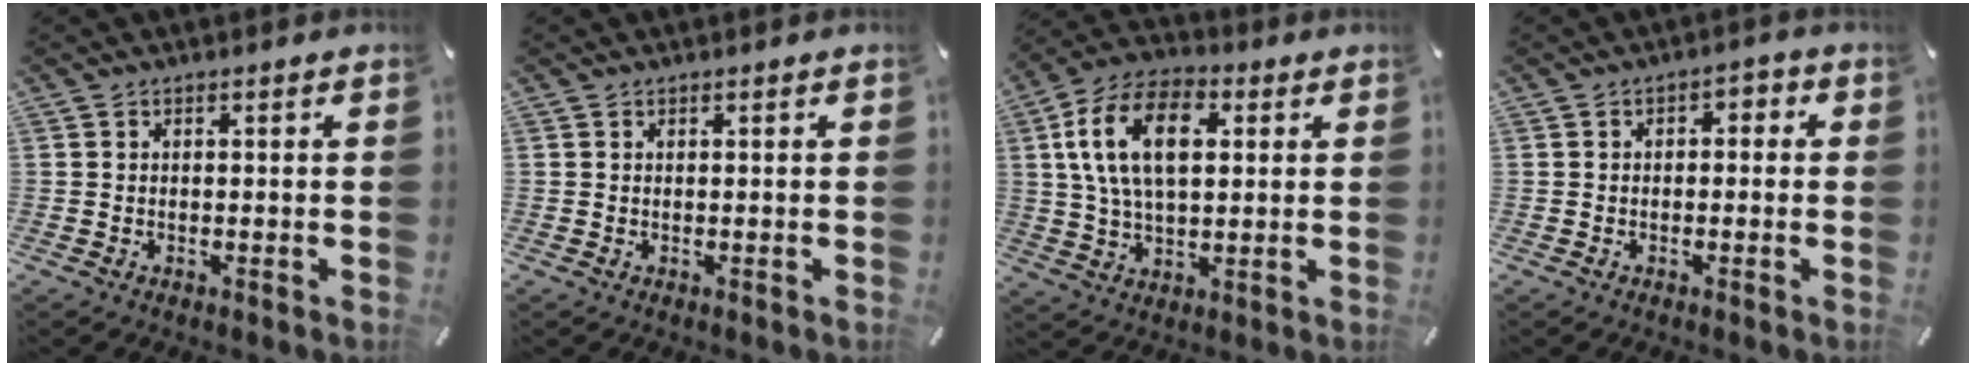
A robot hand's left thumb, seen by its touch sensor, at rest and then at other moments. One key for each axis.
{"total": 0.0}
{"total": 15.3, "fx": 3.6, "fy": 9.3, "fz": 11.6, "tx": -0.249, "ty": 0.014, "tz": 0.062}
{"total": 2.3, "fx": -1.6, "fy": 1.3, "fz": 0.8, "tx": -0.014, "ty": 0.015, "tz": -0.035}